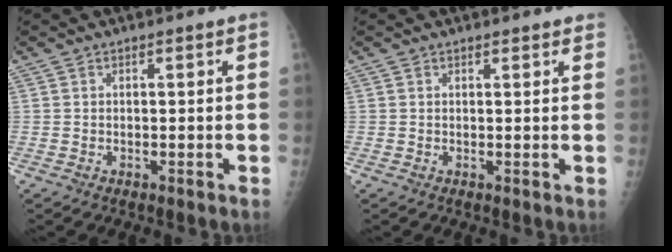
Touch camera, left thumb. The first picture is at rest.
{"total": 1.7, "force": [1.5, 0.5, 0.7], "torque": [-0.001, 0.000, 0.016]}